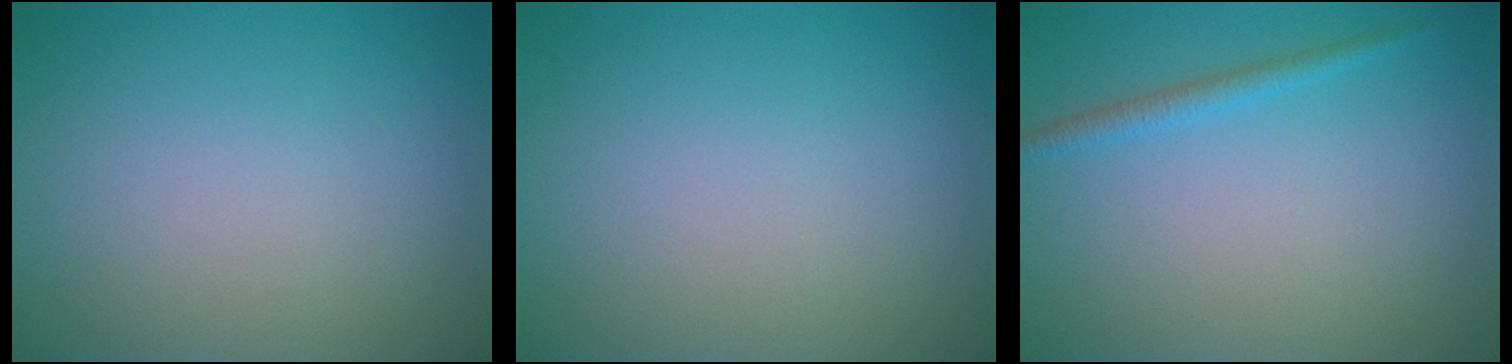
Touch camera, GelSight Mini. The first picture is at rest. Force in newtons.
{"total": 0.0}
{"total": 1.5, "press": 1.5, "slide": 0.1}